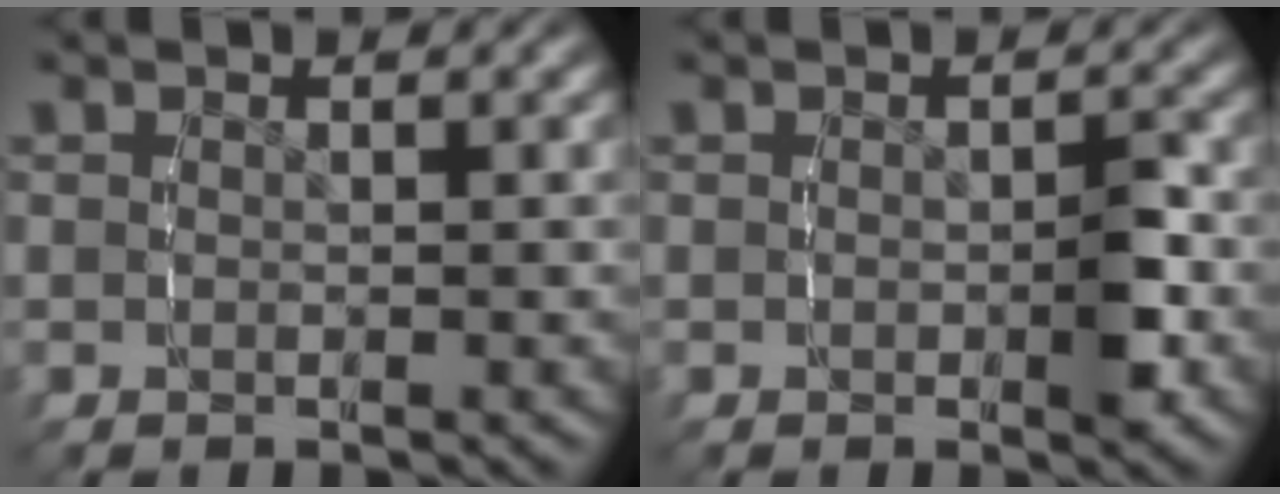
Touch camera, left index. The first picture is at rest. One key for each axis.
{"total": 1.6, "fx": -0.4, "fy": 0.8, "fz": 1.4, "tx": -0.015, "ty": 0.001, "tz": -0.005}